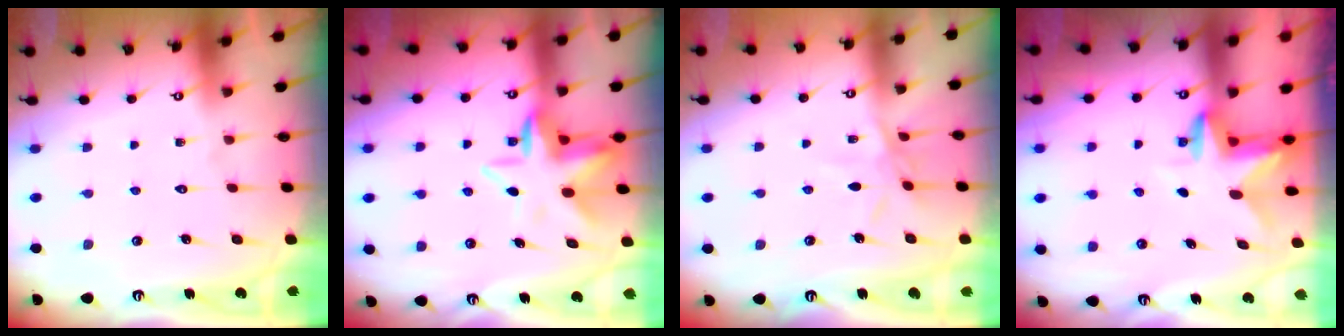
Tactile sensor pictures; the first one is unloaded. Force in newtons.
{"total": 7.4, "press": 7.1, "slide": 2.0}
{"total": 6.8, "press": 6.8, "slide": 0.5}
{"total": 3.0, "press": 3.0, "slide": 0.3}